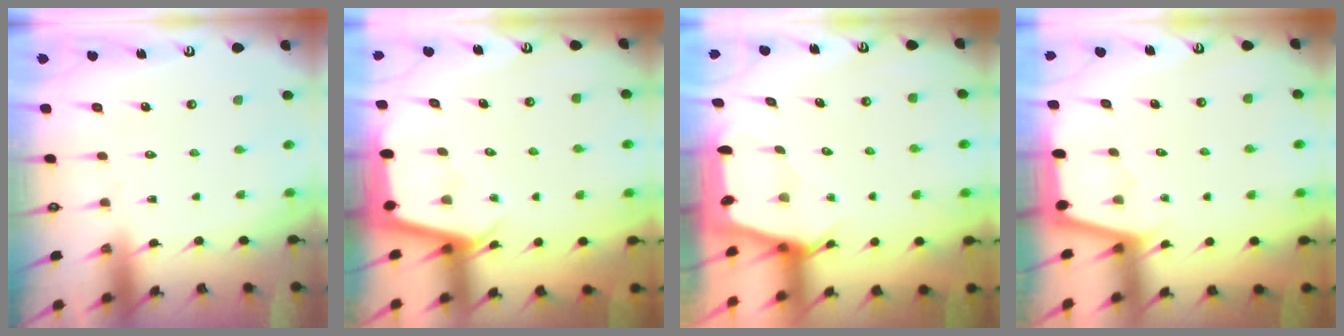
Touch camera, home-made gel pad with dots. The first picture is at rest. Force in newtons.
{"total": 2.9, "press": 2.8, "slide": 0.3}
{"total": 2.5, "press": 2.5, "slide": 0.3}
{"total": 2.0, "press": 2.0, "slide": 0.3}